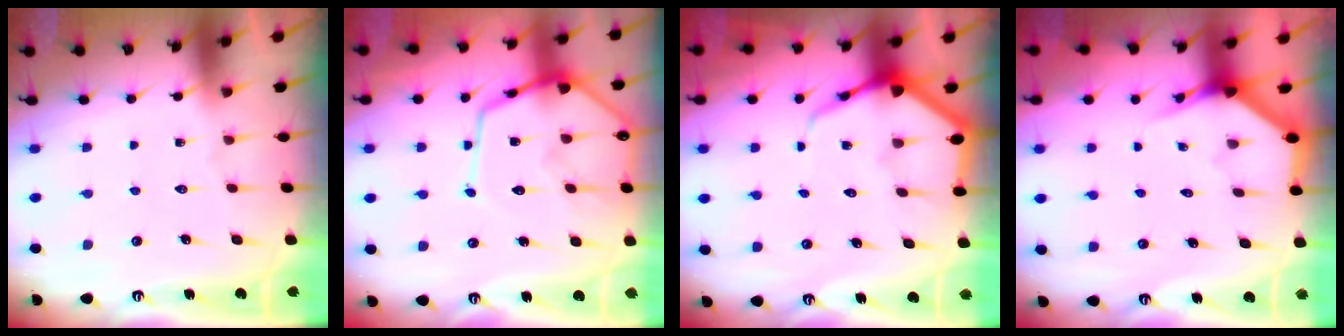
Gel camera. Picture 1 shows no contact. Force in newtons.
{"total": 15.5, "press": 15.4, "slide": 1.3}
{"total": 6.7, "press": 6.7, "slide": 0.8}
{"total": 3.9, "press": 3.9, "slide": 0.3}